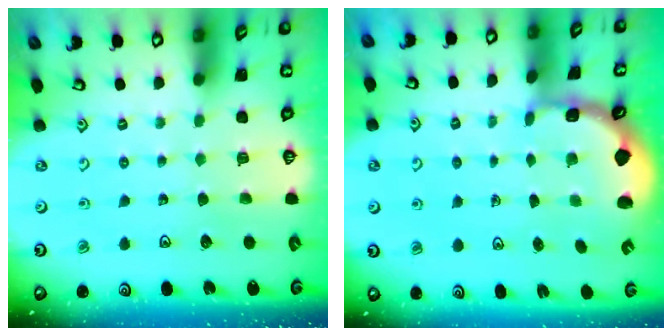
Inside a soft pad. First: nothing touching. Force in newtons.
{"total": 1.2, "press": 1.1, "slide": 0.4}